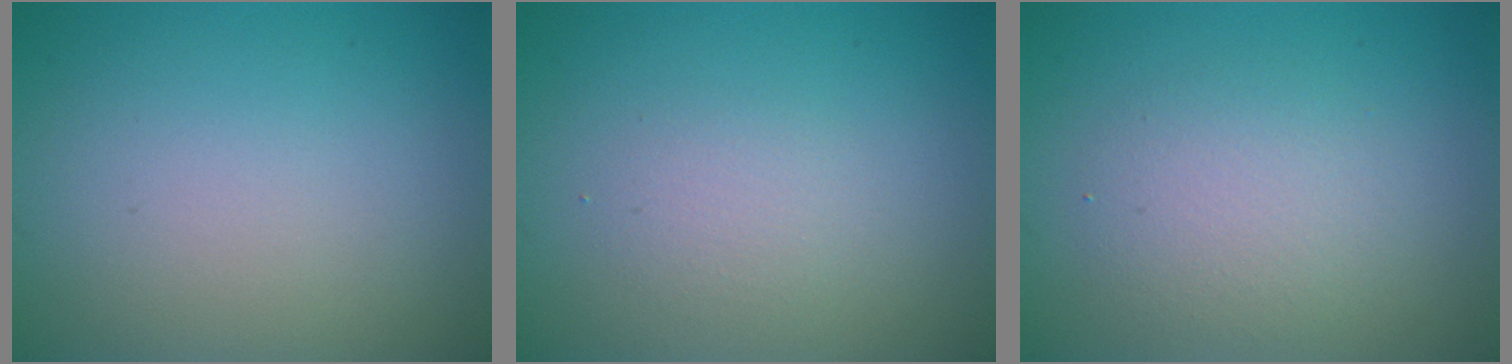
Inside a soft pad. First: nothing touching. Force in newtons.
{"total": 1.5, "press": 1.5, "slide": 0.1}
{"total": 2.9, "press": 2.9, "slide": 0.4}